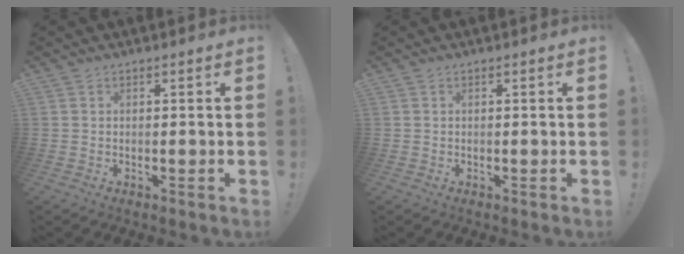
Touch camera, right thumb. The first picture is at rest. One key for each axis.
{"total": 0.0}